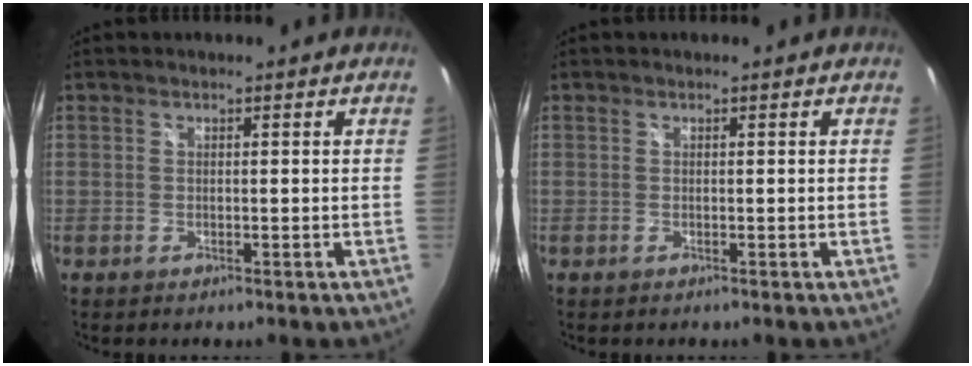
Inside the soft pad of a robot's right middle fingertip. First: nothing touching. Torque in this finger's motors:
{"motor_torque": [-0.09, 0.09, 0.00, 0.00]}